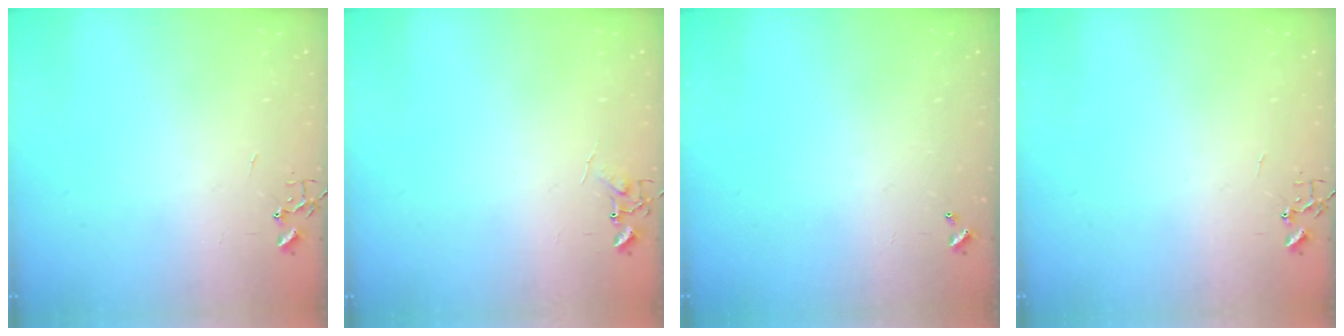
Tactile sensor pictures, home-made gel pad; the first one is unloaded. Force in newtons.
{"total": 5.2, "press": 5.2, "slide": 0.6}
{"total": 0.0}
{"total": 0.0}